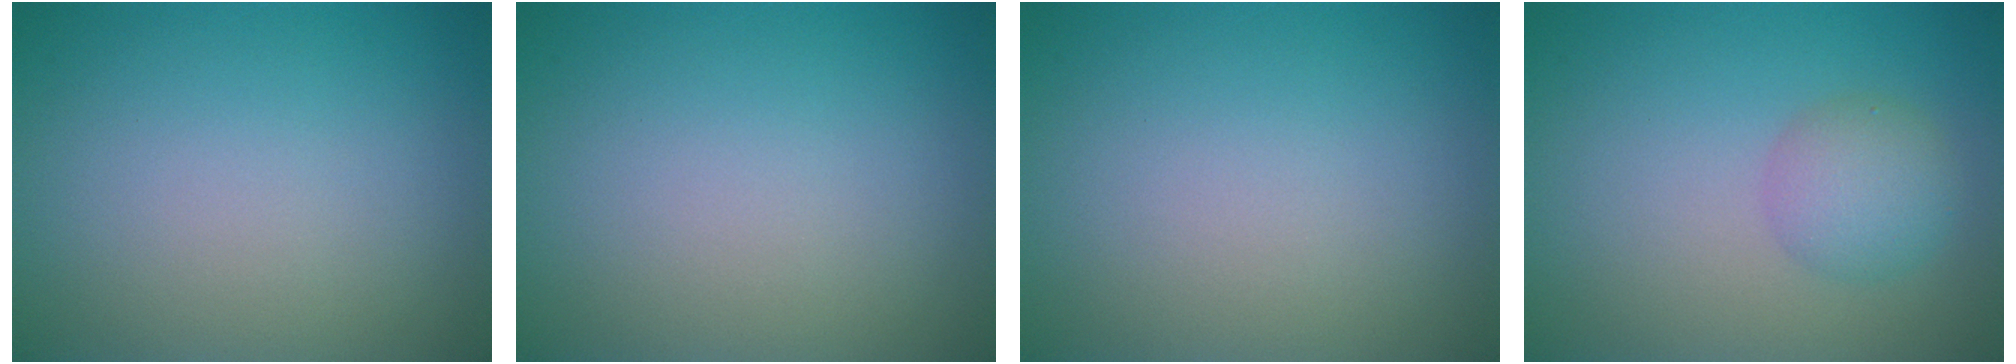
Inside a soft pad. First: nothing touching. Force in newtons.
{"total": 0.0}
{"total": 0.0}
{"total": 2.8, "press": 2.8, "slide": 0.1}